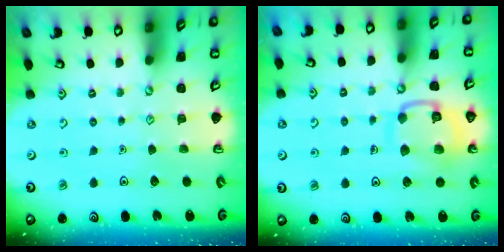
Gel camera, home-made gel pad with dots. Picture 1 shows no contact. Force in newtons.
{"total": 13.1, "press": 13.1, "slide": 1.4}